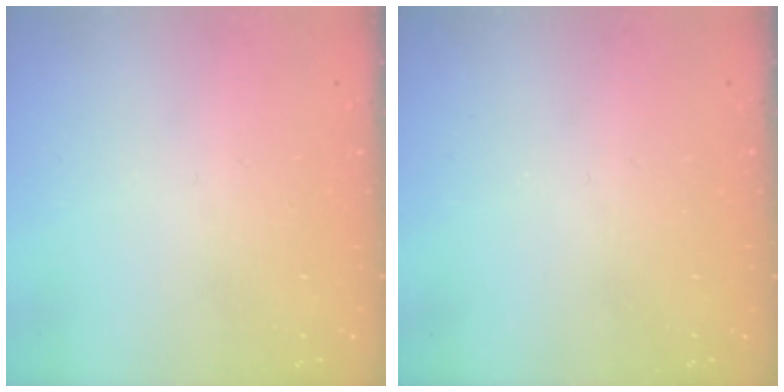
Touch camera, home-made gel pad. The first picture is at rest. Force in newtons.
{"total": 0.0}